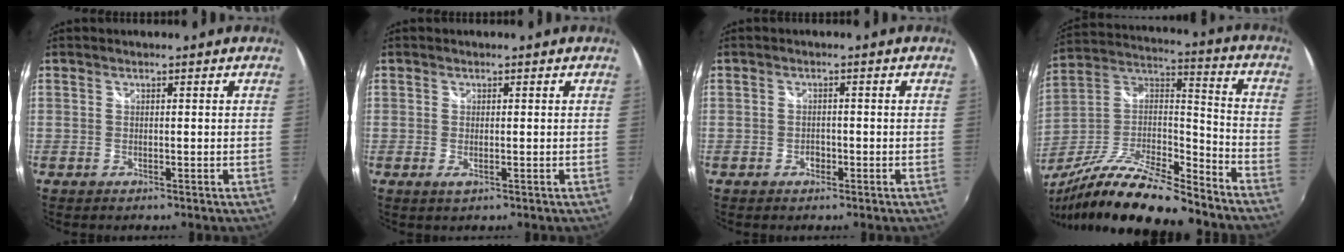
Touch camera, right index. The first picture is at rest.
{"total": 1.2, "force": [-0.2, 0.4, 1.1], "torque": [-0.022, -0.004, -0.004]}
{"total": 1.4, "force": [-0.7, 1.1, 0.5], "torque": [-0.009, 0.000, -0.010]}
{"total": 22.5, "force": [-17.4, 4.9, 13.3], "torque": [-0.256, -0.024, -0.302]}